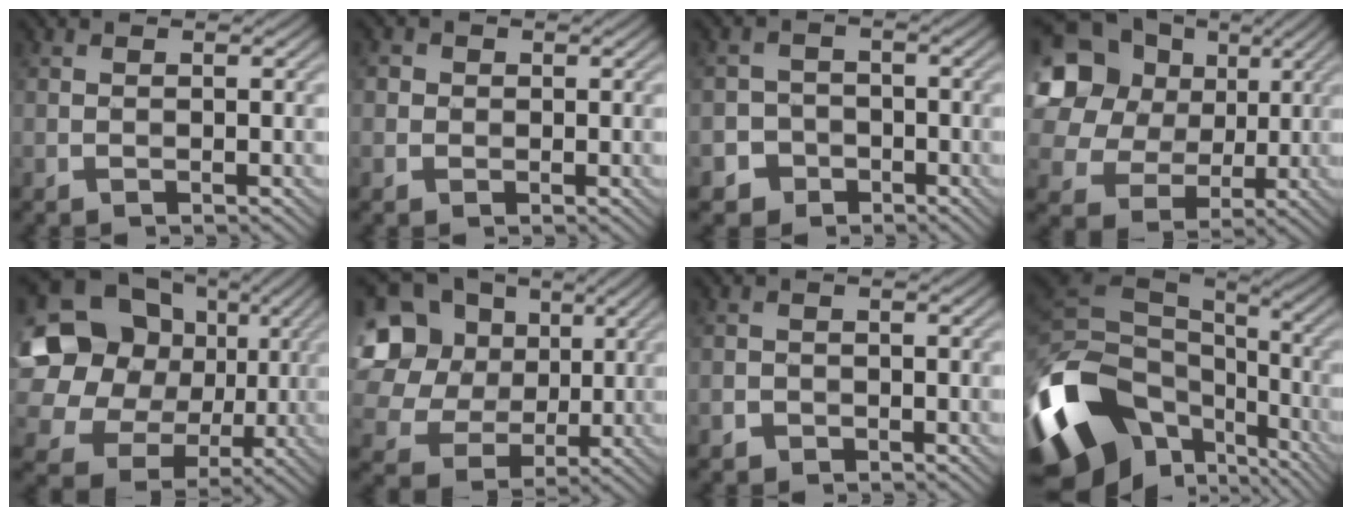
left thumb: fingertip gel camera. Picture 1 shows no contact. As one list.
[{"total": 1.9, "force": [0.3, 1.8, 0.4], "torque": [-0.012, 0.003, -0.003]}, {"total": 3.7, "force": [-2.1, 3.0, 0.2], "torque": [0.014, 0.003, -0.052]}, {"total": 16.5, "force": [6.1, 13.6, 7.2], "torque": [-0.243, 0.058, 0.118]}, {"total": 20.9, "force": [5.0, 18.2, 8.9], "torque": [-0.261, 0.036, 0.086]}, {"total": 16.2, "force": [4.8, 14.0, 6.6], "torque": [-0.254, 0.050, 0.102]}, {"total": 1.2, "force": [-0.9, 0.8, 0.0], "torque": [0.000, 0.001, -0.017]}, {"total": 18.4, "force": [-8.0, 12.1, 11.2], "torque": [-0.303, -0.034, -0.133]}]